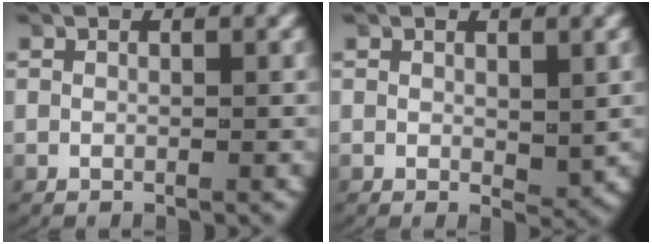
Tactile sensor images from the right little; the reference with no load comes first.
{"total": 1.0, "force": [0.4, 0.4, 0.9], "torque": [-0.017, -0.016, 0.016]}